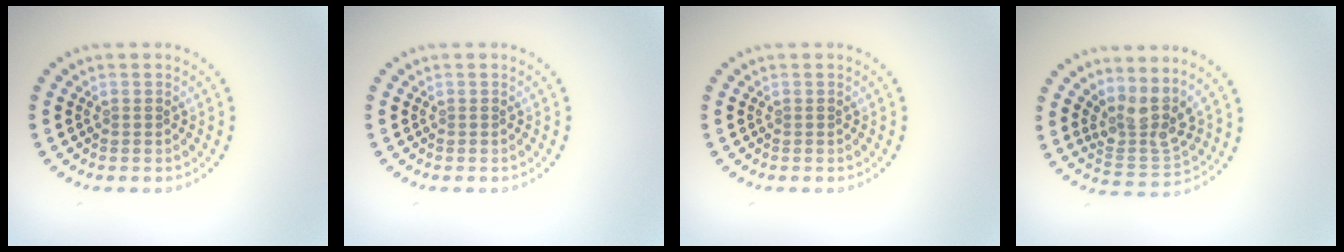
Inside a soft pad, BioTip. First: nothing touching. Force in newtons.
{"total": 0.0}
{"total": 0.0}
{"total": 3.6, "press": 2.7, "slide": 2.4}